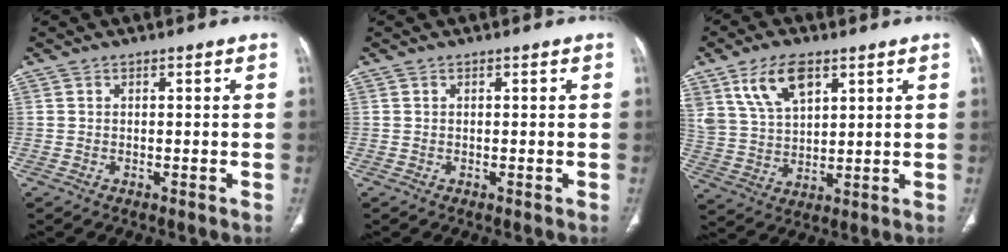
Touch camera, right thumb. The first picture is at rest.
{"total": 0.0}
{"total": 11.1, "force": [6.0, 5.8, 7.3], "torque": [-0.128, -0.018, 0.126]}